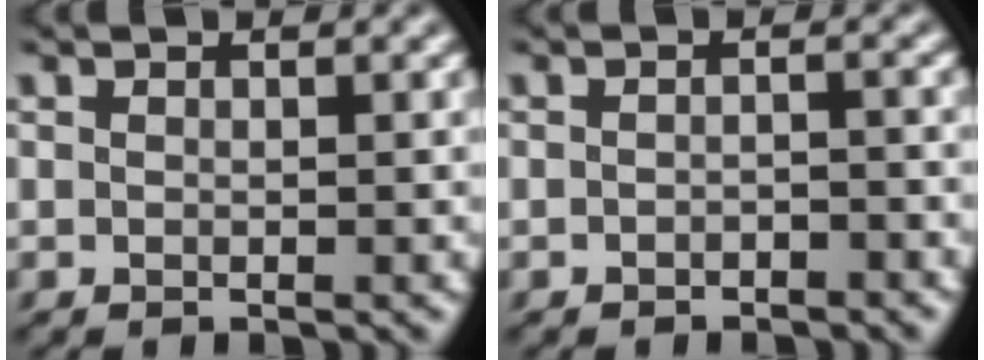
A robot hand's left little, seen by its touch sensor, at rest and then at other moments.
{"total": 1.2, "force": [-0.9, 0.4, 0.6], "torque": [-0.015, 0.002, -0.016]}